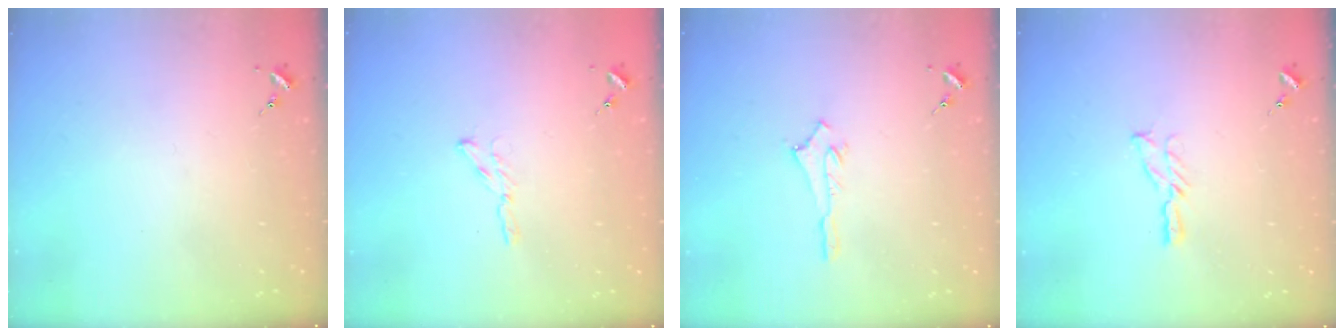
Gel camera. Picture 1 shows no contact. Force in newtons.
{"total": 2.7, "press": 2.7, "slide": 0.2}
{"total": 2.6, "press": 2.6, "slide": 0.3}
{"total": 4.4, "press": 4.3, "slide": 0.4}